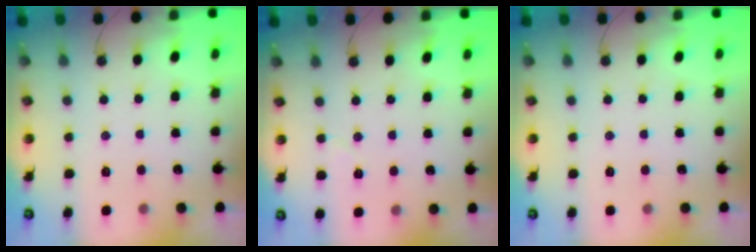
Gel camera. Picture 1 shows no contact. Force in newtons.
{"total": 3.0, "press": 2.8, "slide": 1.0}
{"total": 0.0}